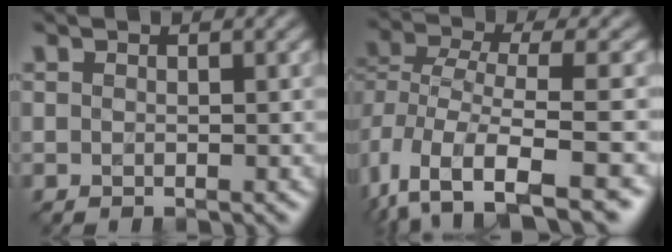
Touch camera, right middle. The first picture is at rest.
{"total": 8.3, "force": [-3.7, 4.0, 6.3], "torque": [-0.130, -0.011, -0.060]}